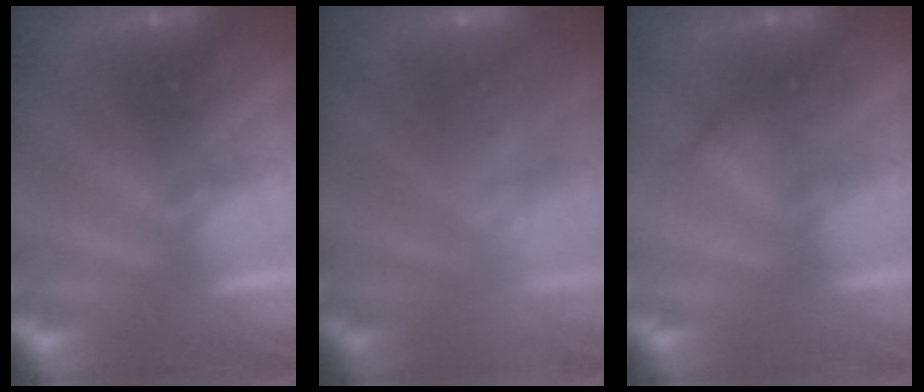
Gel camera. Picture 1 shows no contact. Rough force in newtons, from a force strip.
{"total": 2.6}
{"total": 2.9}